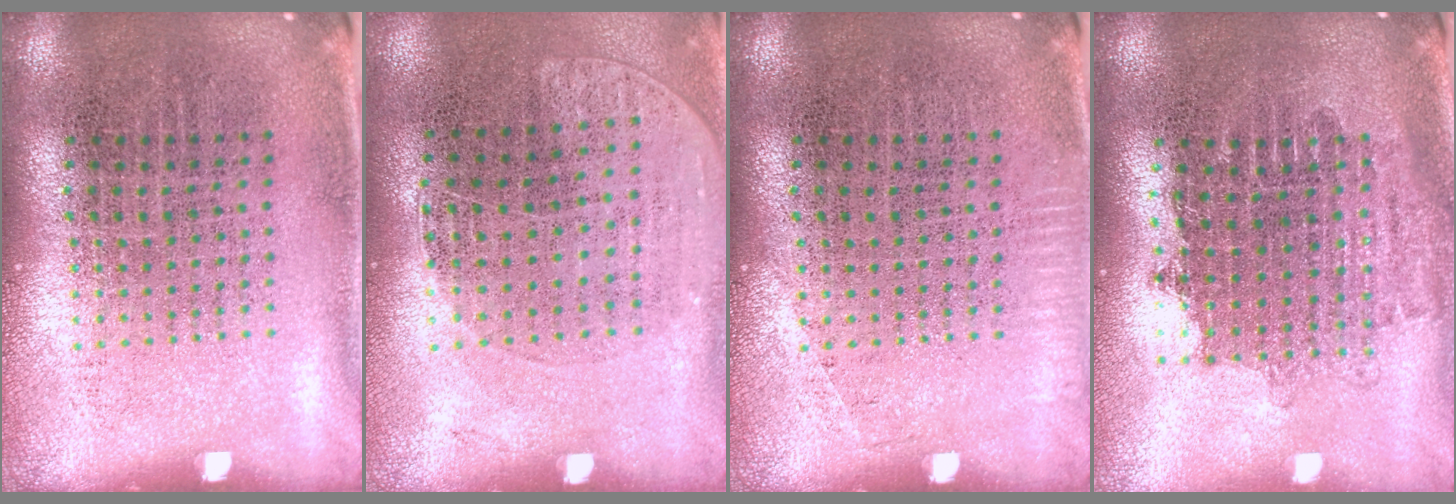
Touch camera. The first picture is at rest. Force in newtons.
{"total": 1.1, "press": 0.9, "slide": 0.5}
{"total": 0.6, "press": 0.6, "slide": 0.1}
{"total": 1.6, "press": 1.3, "slide": 0.9}